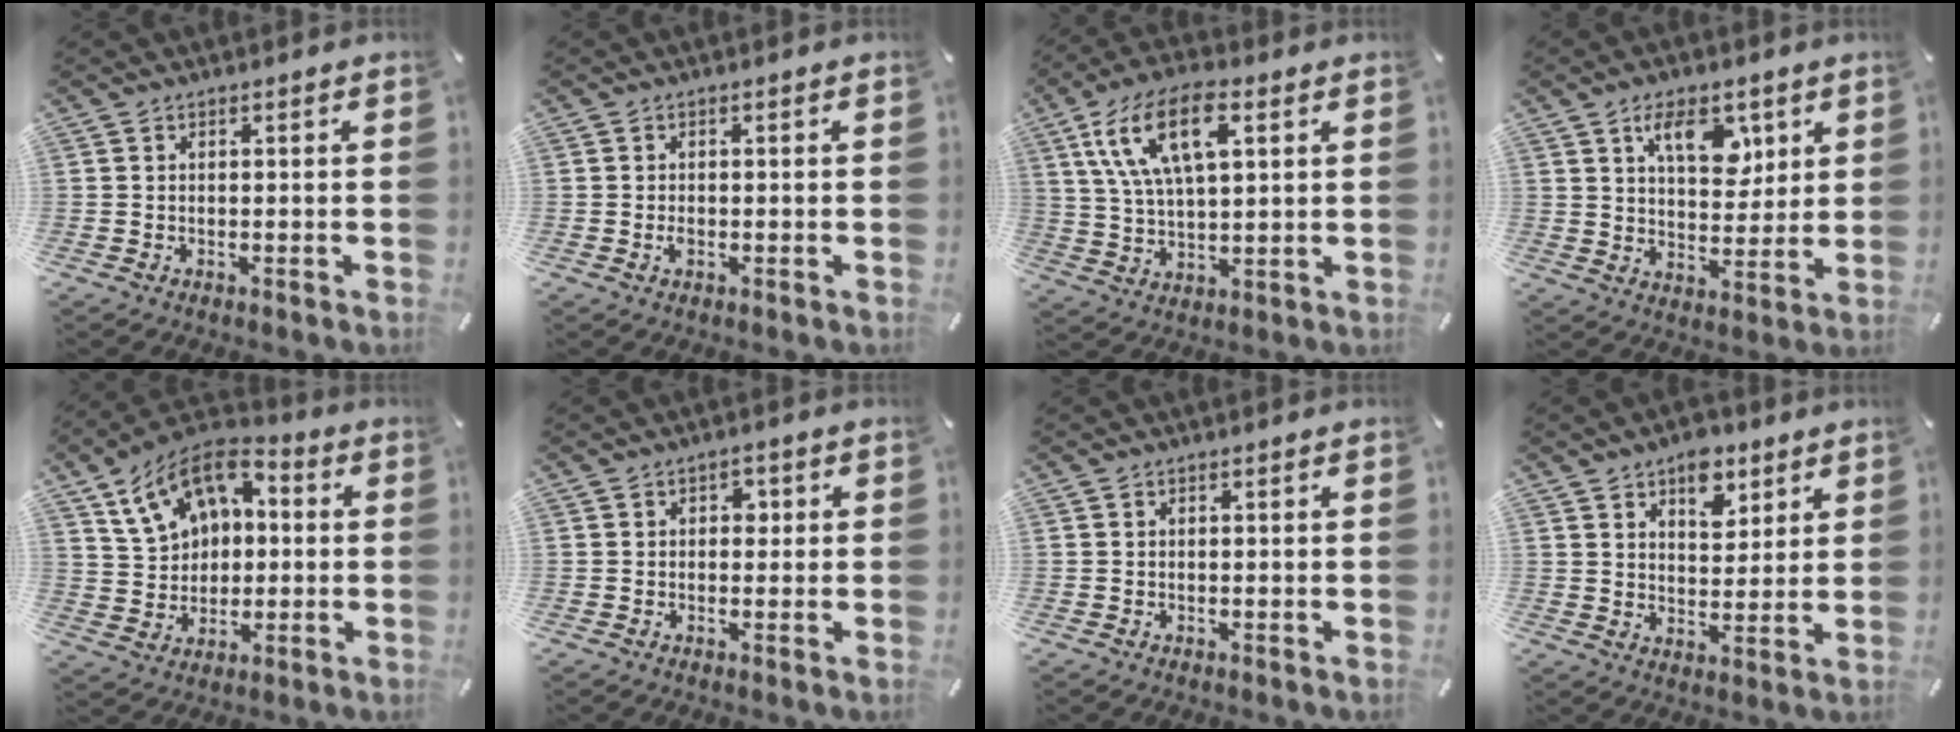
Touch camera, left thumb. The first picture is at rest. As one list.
[{"total": 1.4, "force": [-0.4, 0.8, 1.1], "torque": [-0.027, -0.004, -0.009]}, {"total": 14.4, "force": [6.3, 6.4, 11.2], "torque": [-0.243, 0.004, 0.112]}, {"total": 10.4, "force": [5.2, 5.9, 6.7], "torque": [-0.094, -0.016, 0.086]}, {"total": 14.0, "force": [5.4, 10.9, 6.9], "torque": [-0.139, -0.016, 0.103]}, {"total": 2.2, "force": [0.2, 1.8, 1.4], "torque": [-0.005, -0.001, -0.007]}, {"total": 0.0}, {"total": 8.7, "force": [5.3, 5.5, 4.3], "torque": [-0.036, -0.023, 0.086]}]